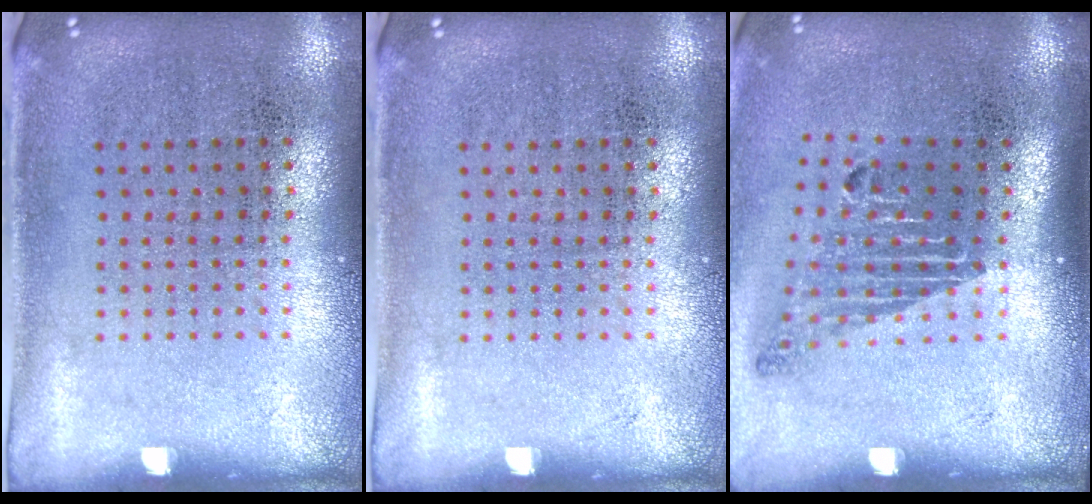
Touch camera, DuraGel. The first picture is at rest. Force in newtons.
{"total": 0.0}
{"total": 1.8, "press": 1.2, "slide": 1.3}